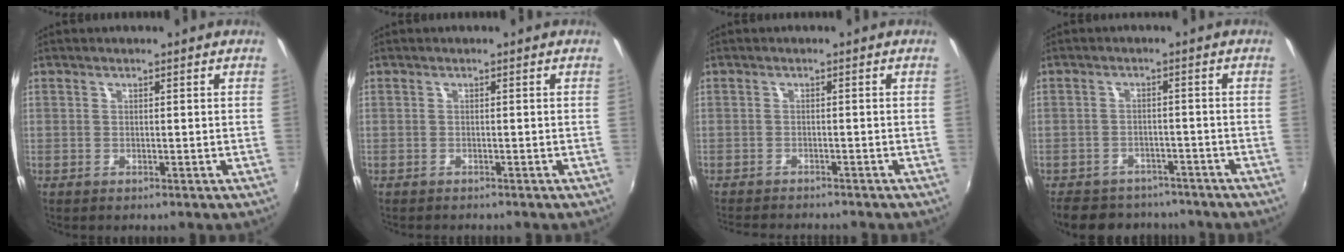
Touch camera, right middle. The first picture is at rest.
{"total": 1.2, "force": [-1.1, 0.3, 0.2], "torque": [-0.008, -0.007, -0.017]}
{"total": 6.2, "force": [-5.8, 0.8, 2.1], "torque": [-0.053, -0.018, -0.090]}
{"total": 12.5, "force": [-10.4, 5.6, 3.9], "torque": [-0.096, 0.005, -0.145]}